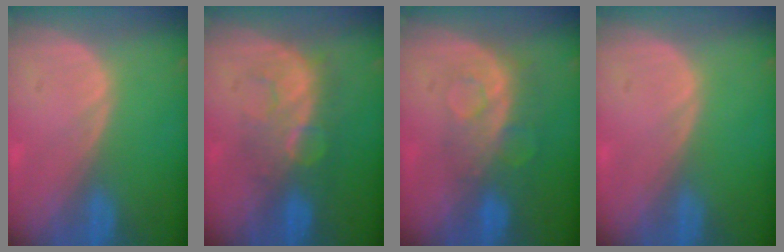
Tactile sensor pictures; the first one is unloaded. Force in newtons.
{"total": 7.9, "press": 7.5, "slide": 2.7}
{"total": 8.4, "press": 7.0, "slide": 4.5}
{"total": 0.0}